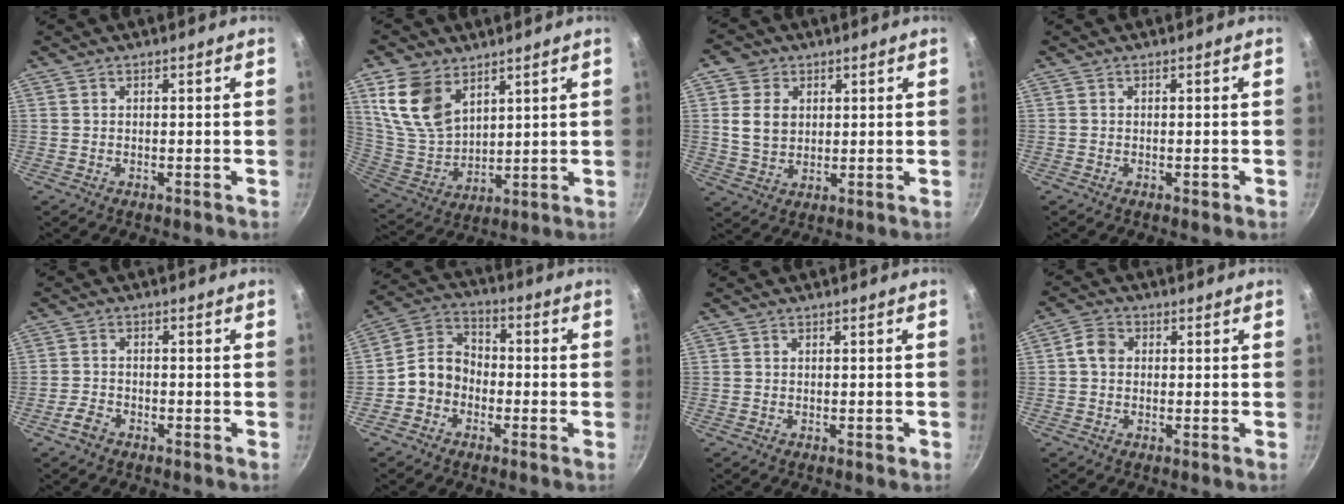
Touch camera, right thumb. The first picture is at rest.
{"total": 13.4, "force": [7.0, 8.4, 7.7], "torque": [-0.135, -0.036, 0.153]}
{"total": 7.5, "force": [1.5, 6.1, 4.2], "torque": [-0.051, -0.003, 0.028]}
{"total": 0.9, "force": [-0.4, 0.4, 0.7], "torque": [-0.010, 0.003, -0.006]}
{"total": 3.2, "force": [-2.2, 1.8, 1.6], "torque": [-0.034, 0.021, -0.043]}
{"total": 8.1, "force": [-2.5, 6.6, 3.9], "torque": [-0.045, 0.041, -0.067]}
{"total": 0.9, "force": [-0.4, 0.6, 0.6], "torque": [-0.006, 0.004, -0.006]}
{"total": 3.7, "force": [0.2, 3.1, 2.1], "torque": [-0.031, 0.009, -0.008]}